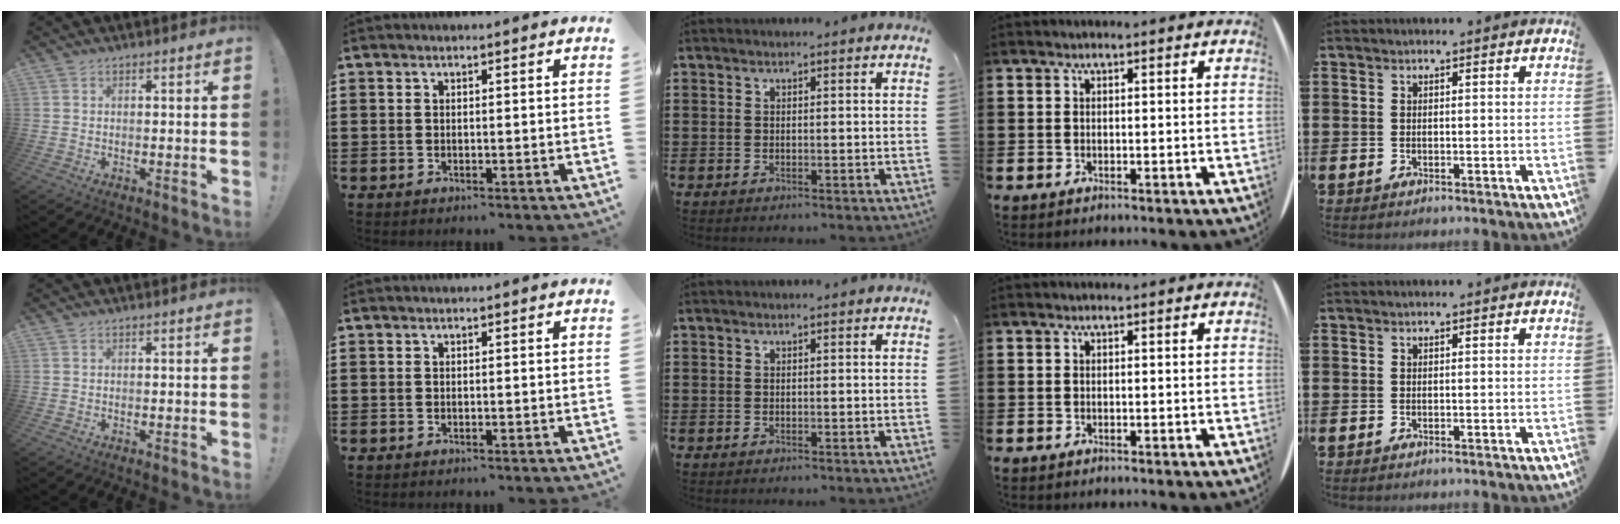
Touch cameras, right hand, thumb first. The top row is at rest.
{}